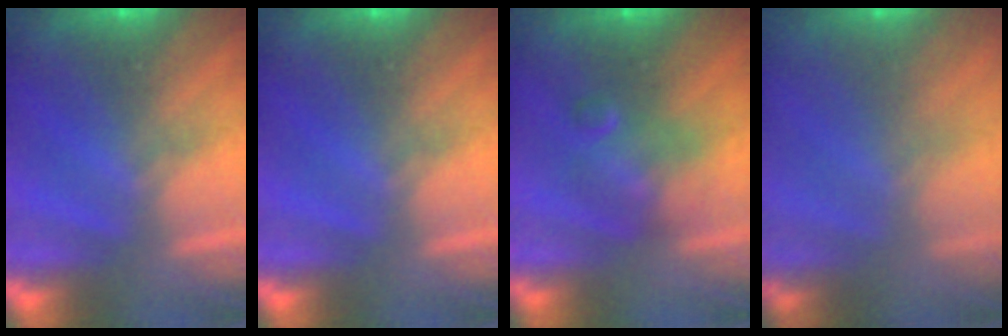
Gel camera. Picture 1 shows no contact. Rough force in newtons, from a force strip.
{"total": 0.0}
{"total": 2.3}
{"total": 6.7}